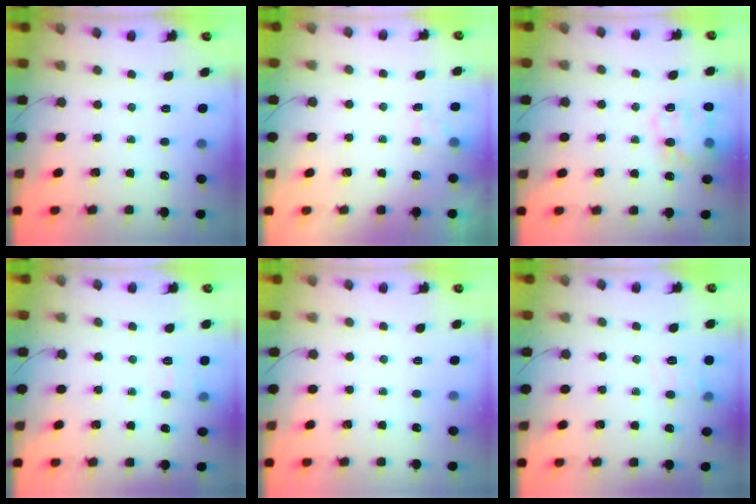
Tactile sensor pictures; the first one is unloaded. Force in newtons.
{"total": 2.5, "press": 1.9, "slide": 1.6}
{"total": 15.0, "press": 14.9, "slide": 2.2}
{"total": 5.8, "press": 5.6, "slide": 1.8}
{"total": 0.0}
{"total": 7.7, "press": 7.5, "slide": 1.6}